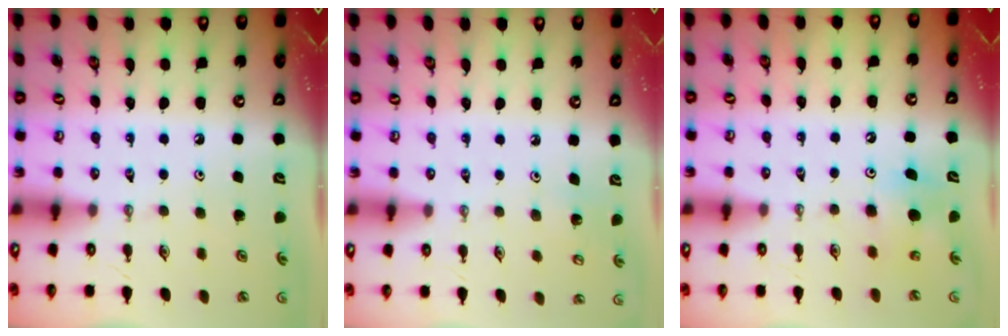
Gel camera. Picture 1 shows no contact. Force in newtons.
{"total": 4.3, "press": 4.3, "slide": 0.4}
{"total": 7.2, "press": 7.2, "slide": 0.7}